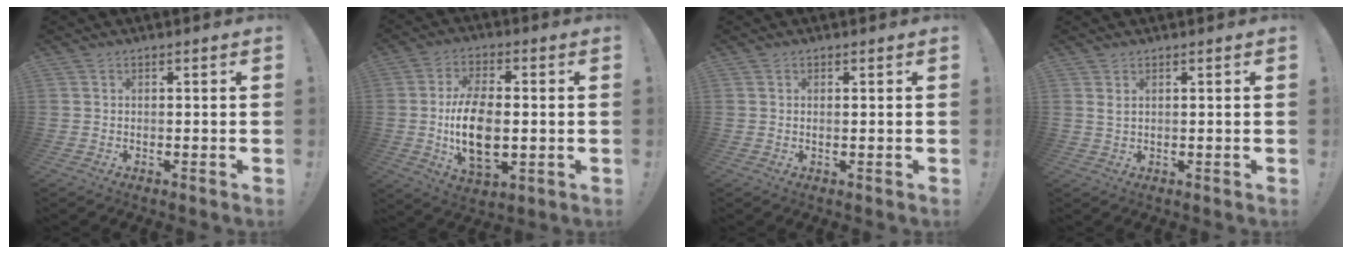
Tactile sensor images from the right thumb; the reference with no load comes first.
{"total": 14.3, "force": [-1.1, 7.9, 11.8], "torque": [-0.219, -0.005, -0.022]}
{"total": 0.7, "force": [0.3, 0.0, 0.6], "torque": [-0.003, -0.002, 0.002]}
{"total": 1.9, "force": [1.1, 0.7, 1.5], "torque": [-0.024, -0.002, 0.019]}